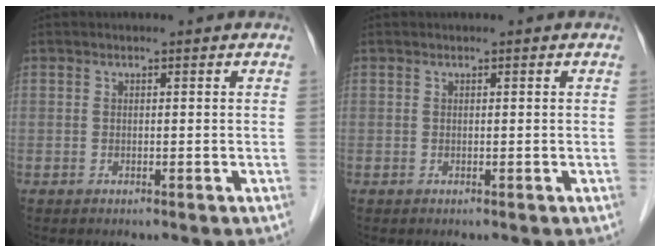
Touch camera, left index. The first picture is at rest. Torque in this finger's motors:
{"motor_torque": [-0.02, 0.04, 0.00, 0.00]}